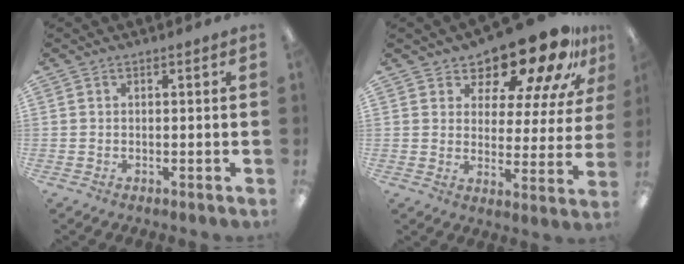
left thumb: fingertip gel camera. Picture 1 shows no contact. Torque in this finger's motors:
{"motor_torque": [0.21, 0.63, 1.17, -1.60, 0.05]}